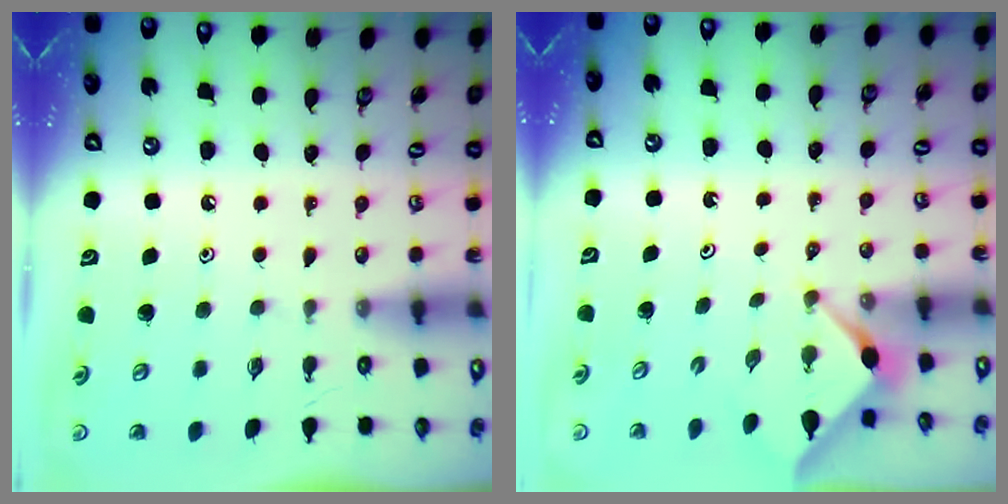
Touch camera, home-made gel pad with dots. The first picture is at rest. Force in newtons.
{"total": 2.9, "press": 2.8, "slide": 0.5}